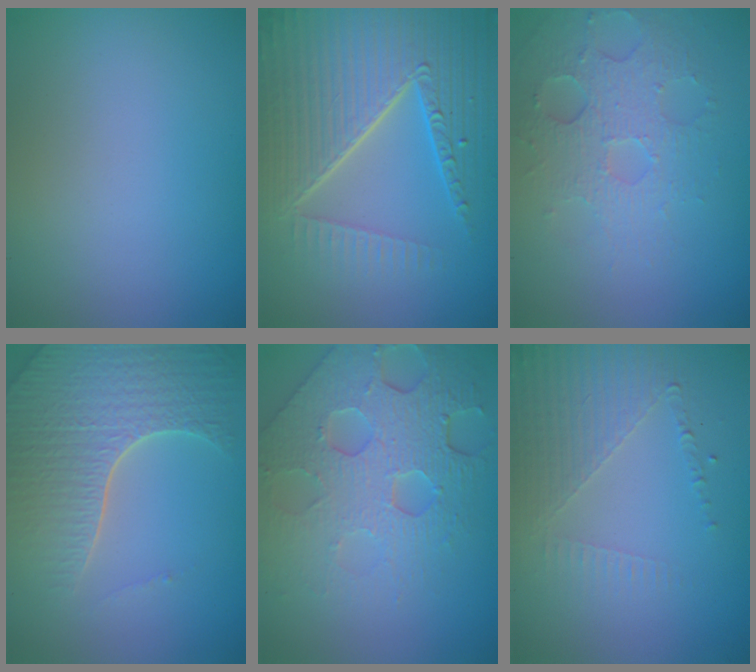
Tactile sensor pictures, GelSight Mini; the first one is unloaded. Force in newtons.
{"total": 9.0, "press": 6.2, "slide": 6.6}
{"total": 3.5, "press": 3.2, "slide": 1.4}
{"total": 7.0, "press": 5.2, "slide": 4.7}
{"total": 8.0, "press": 5.5, "slide": 5.9}
{"total": 5.0, "press": 2.9, "slide": 4.1}